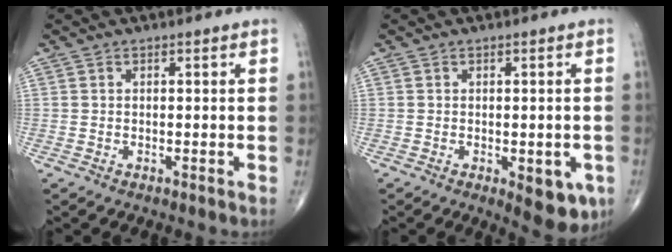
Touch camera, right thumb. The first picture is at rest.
{"total": 7.3, "force": [-2.5, 3.2, 6.1], "torque": [-0.052, -0.004, -0.024]}